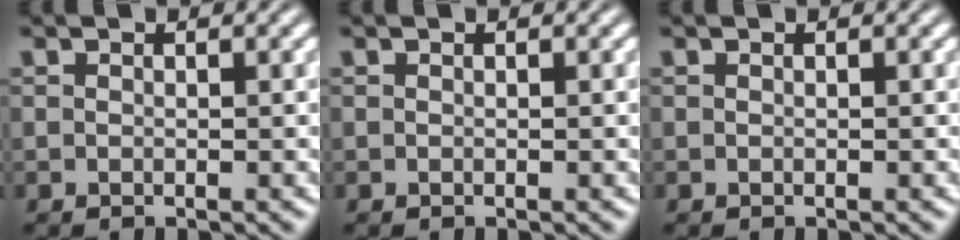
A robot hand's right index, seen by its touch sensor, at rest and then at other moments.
{"total": 0.0}
{"total": 0.0}